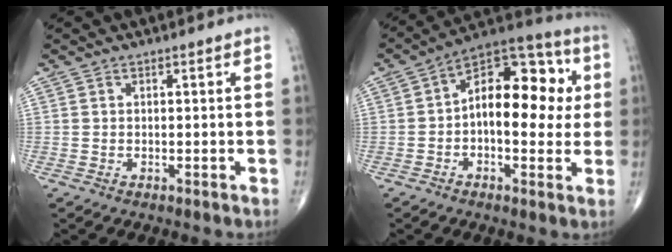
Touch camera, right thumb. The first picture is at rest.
{"total": 17.1, "force": [1.1, 9.5, 14.2], "torque": [-0.173, 0.035, 0.006]}